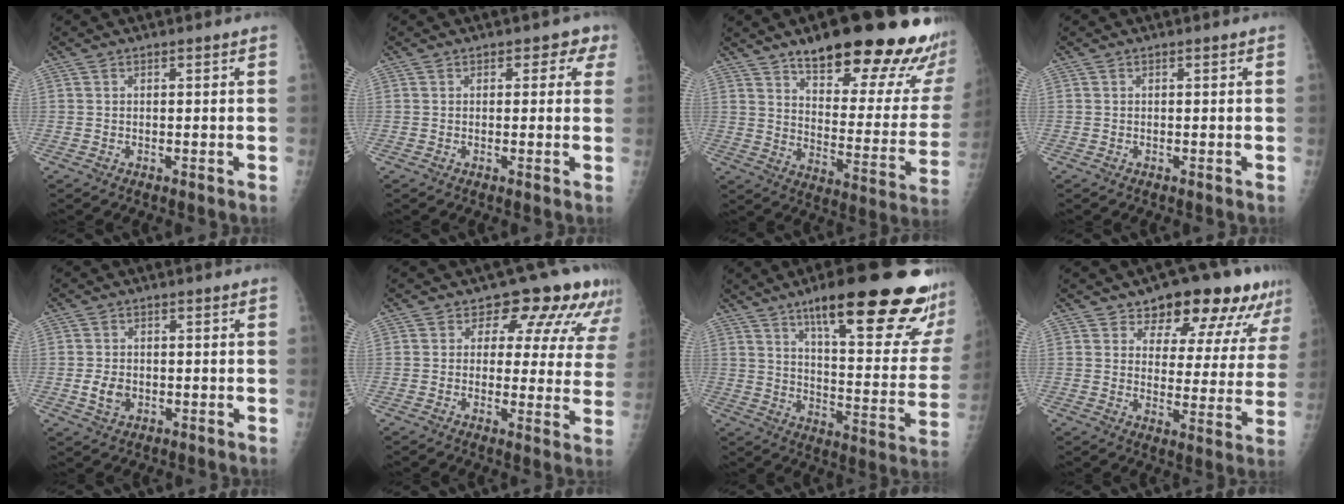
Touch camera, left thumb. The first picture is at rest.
{"total": 2.8, "force": [1.4, 2.1, 1.3], "torque": [0.019, 0.000, 0.007]}
{"total": 28.2, "force": [19.9, 8.3, 18.1], "torque": [-0.200, -0.094, 0.268]}
{"total": 0.0}
{"total": 3.8, "force": [-0.8, 2.8, 2.4], "torque": [-0.038, 0.001, -0.010]}
{"total": 11.8, "force": [7.9, 7.0, 5.3], "torque": [-0.008, -0.029, 0.072]}
{"total": 29.0, "force": [18.3, 6.3, 21.6], "torque": [-0.250, -0.064, 0.262]}
{"total": 16.3, "force": [11.7, 7.6, 8.4], "torque": [-0.059, -0.054, 0.146]}